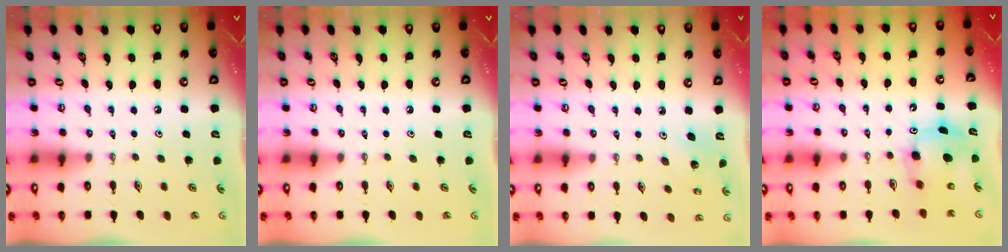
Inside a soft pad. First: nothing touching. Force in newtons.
{"total": 0.0}
{"total": 3.2, "press": 3.2, "slide": 0.3}
{"total": 7.8, "press": 7.5, "slide": 2.0}